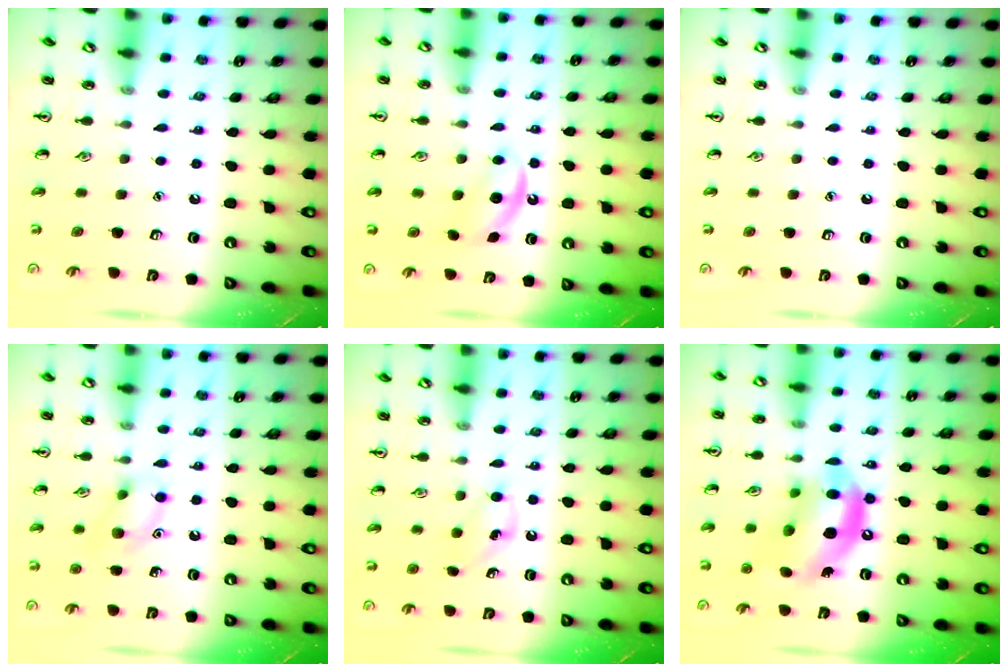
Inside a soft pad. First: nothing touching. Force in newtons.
{"total": 4.5, "press": 4.3, "slide": 1.0}
{"total": 0.0}
{"total": 10.1, "press": 10.0, "slide": 1.4}
{"total": 5.4, "press": 5.0, "slide": 1.8}
{"total": 14.8, "press": 14.2, "slide": 4.3}